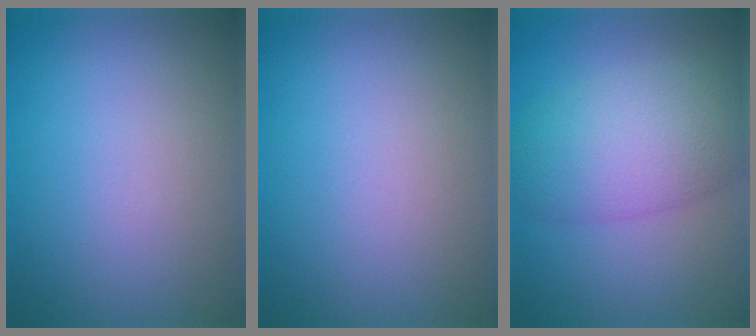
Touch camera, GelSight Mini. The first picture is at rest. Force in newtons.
{"total": 0.0}
{"total": 6.7, "press": 6.7, "slide": 0.1}